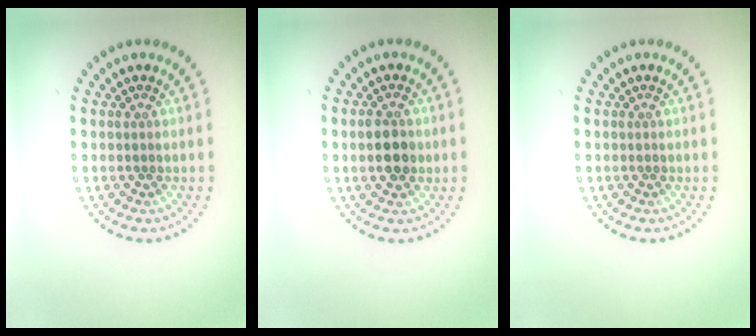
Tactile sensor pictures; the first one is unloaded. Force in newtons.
{"total": 2.9, "press": 2.9, "slide": 0.2}
{"total": 0.0}